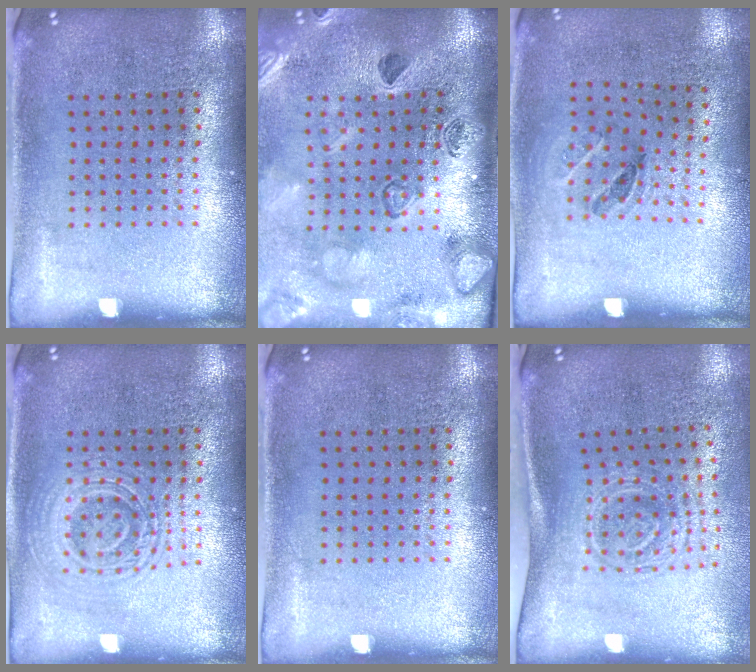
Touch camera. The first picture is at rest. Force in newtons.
{"total": 2.5, "press": 2.4, "slide": 0.8}
{"total": 1.2, "press": 0.7, "slide": 1.0}
{"total": 3.0, "press": 2.9, "slide": 0.5}
{"total": 0.0}
{"total": 1.7, "press": 1.2, "slide": 1.2}